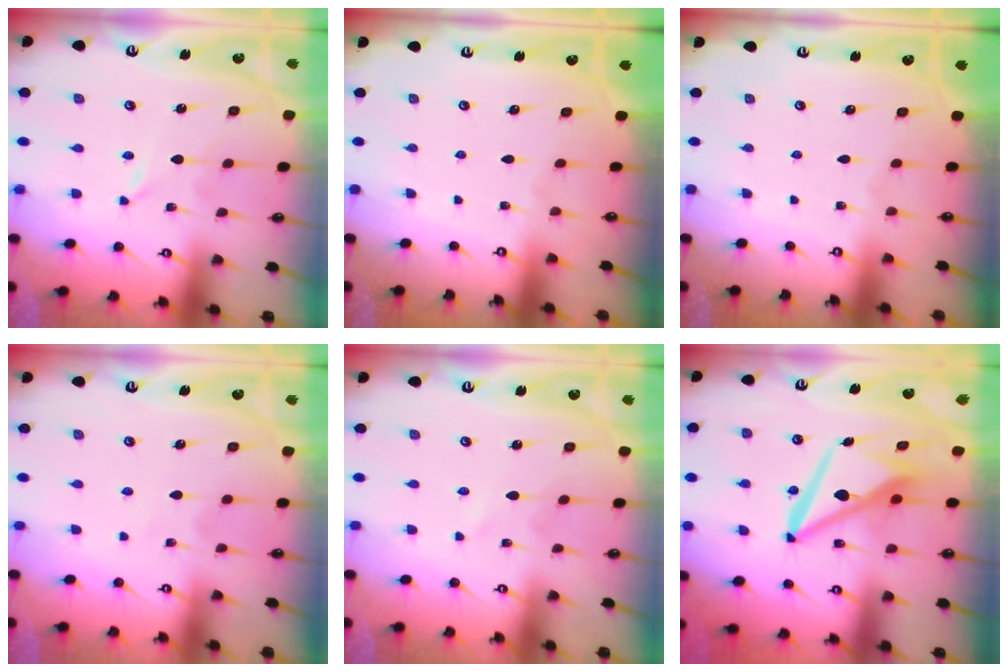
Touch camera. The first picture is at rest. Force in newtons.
{"total": 0.0}
{"total": 0.0}
{"total": 2.0, "press": 2.0, "slide": 0.2}
{"total": 2.2, "press": 2.2, "slide": 0.2}
{"total": 10.3, "press": 10.2, "slide": 1.7}